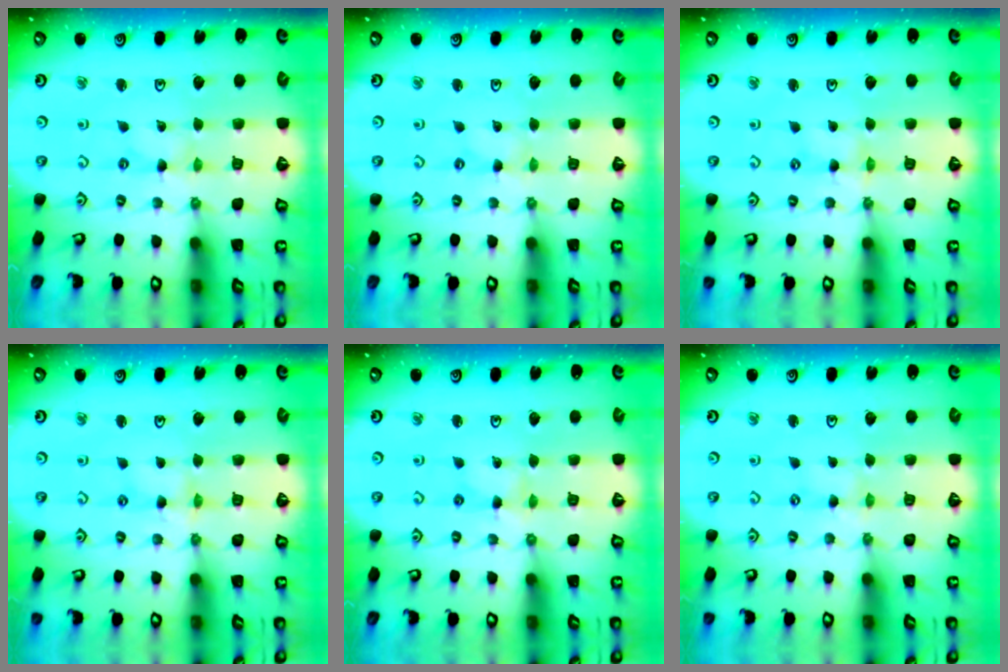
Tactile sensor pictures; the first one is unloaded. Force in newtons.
{"total": 0.0}
{"total": 1.1, "press": 1.1, "slide": 0.2}
{"total": 2.0, "press": 2.0, "slide": 0.3}
{"total": 1.4, "press": 1.4, "slide": 0.2}
{"total": 1.3, "press": 1.2, "slide": 0.3}